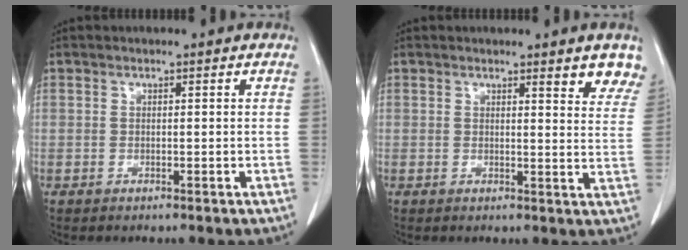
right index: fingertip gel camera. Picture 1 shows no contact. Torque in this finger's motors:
{"motor_torque": [0.26, 0.28, 0.08, 0.02]}